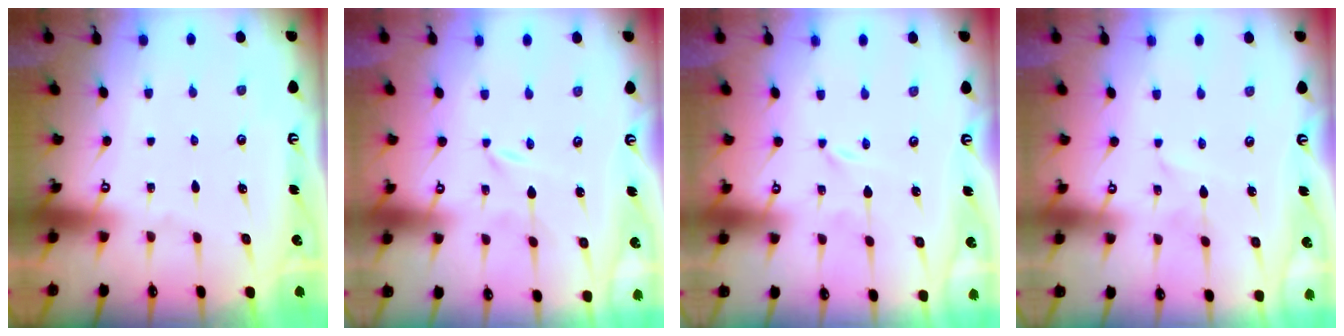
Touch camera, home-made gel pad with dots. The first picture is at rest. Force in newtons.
{"total": 0.0}
{"total": 0.0}
{"total": 1.7, "press": 1.7, "slide": 0.2}